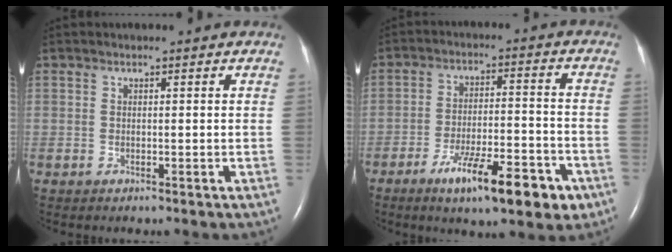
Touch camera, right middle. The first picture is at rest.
{"total": 12.7, "force": [-7.3, 2.8, 10.0], "torque": [-0.158, -0.004, -0.109]}